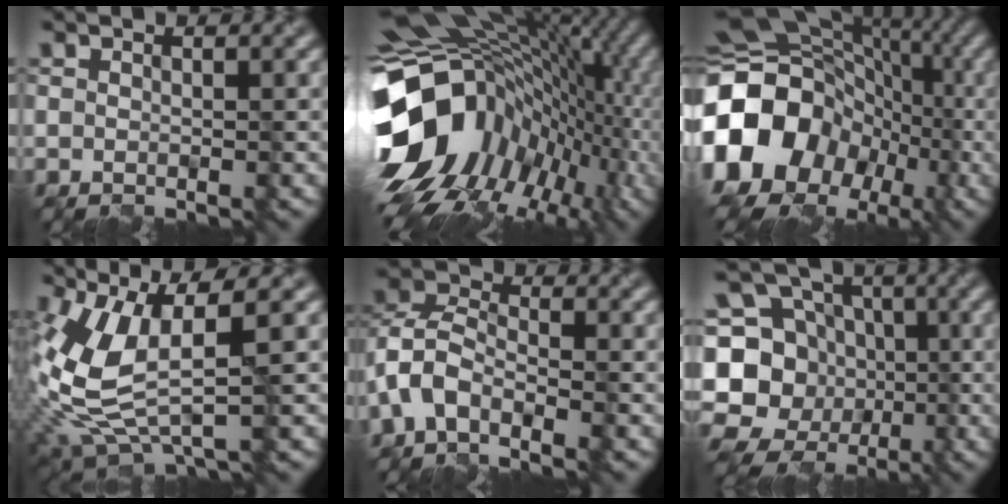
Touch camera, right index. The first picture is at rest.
{"total": 17.2, "force": [-2.6, 12.1, 11.9], "torque": [-0.218, -0.001, -0.039]}
{"total": 16.6, "force": [-4.3, 13.8, 8.1], "torque": [-0.170, 0.006, -0.104]}
{"total": 8.5, "force": [-0.1, 3.1, 7.9], "torque": [-0.192, -0.012, -0.002]}
{"total": 4.5, "force": [-2.4, 2.4, 3.0], "torque": [-0.064, 0.013, -0.062]}
{"total": 14.7, "force": [-3.9, 13.4, 4.6], "torque": [-0.121, 0.010, -0.073]}